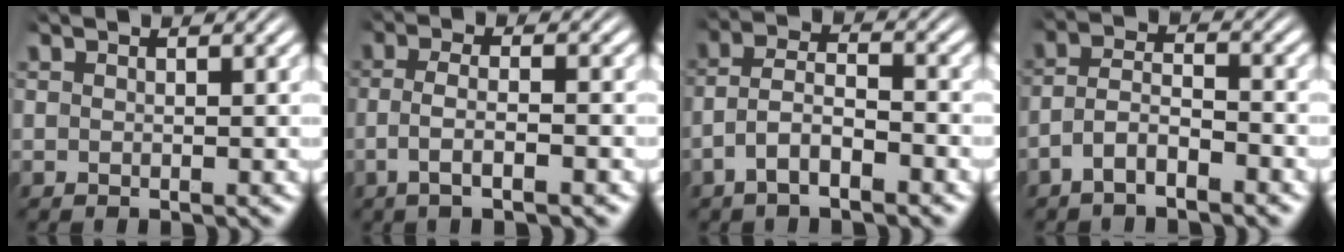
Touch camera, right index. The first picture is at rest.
{"total": 3.4, "force": [-1.2, 0.9, 3.0], "torque": [-0.062, -0.009, -0.020]}
{"total": 4.3, "force": [-1.8, 2.6, 3.0], "torque": [-0.061, -0.013, -0.032]}
{"total": 4.2, "force": [-2.4, 2.5, 2.2], "torque": [-0.045, -0.012, -0.045]}